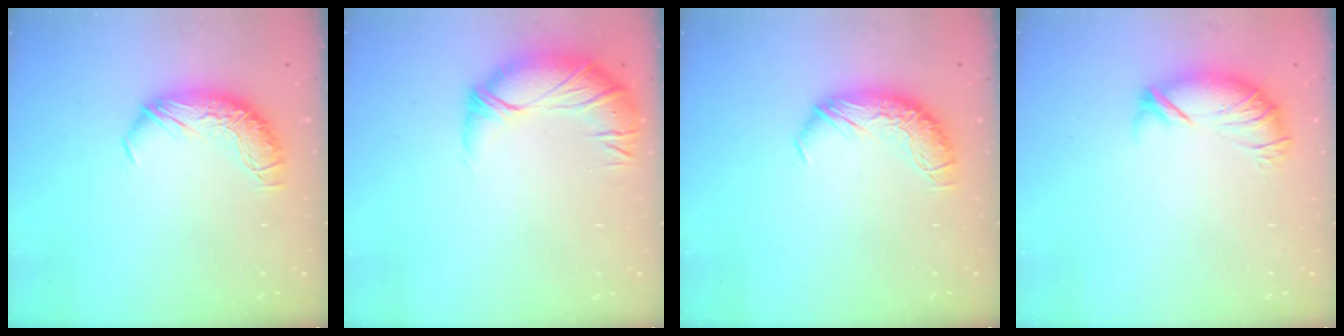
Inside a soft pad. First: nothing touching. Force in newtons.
{"total": 3.6, "press": 2.8, "slide": 2.2}
{"total": 0.0}
{"total": 3.8, "press": 3.2, "slide": 2.0}